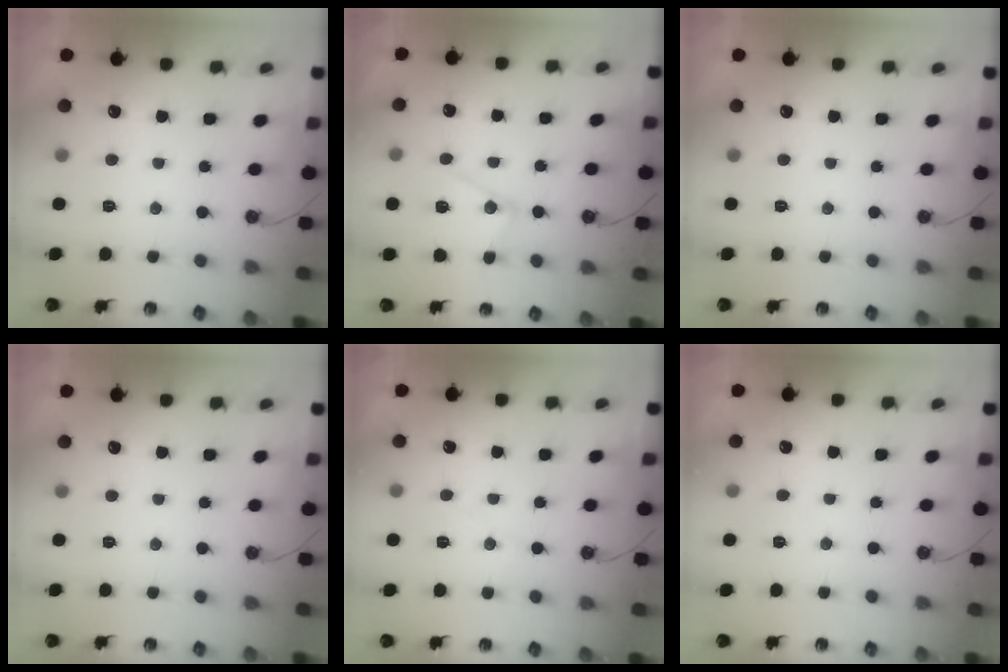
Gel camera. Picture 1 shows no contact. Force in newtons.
{"total": 12.7, "press": 12.6, "slide": 0.9}
{"total": 0.0}
{"total": 0.0}
{"total": 3.0, "press": 2.9, "slide": 0.5}
{"total": 2.1, "press": 2.1, "slide": 0.4}